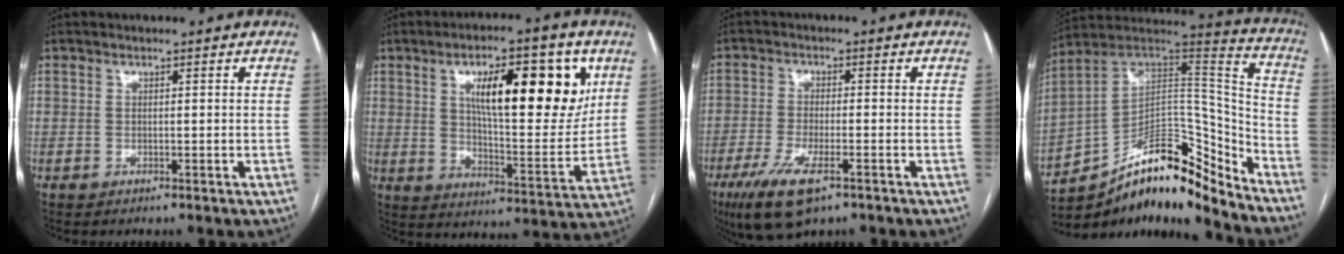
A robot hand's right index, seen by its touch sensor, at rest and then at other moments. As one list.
[{"total": 18.1, "force": [6.9, 5.4, 15.8], "torque": [-0.227, 0.008, 0.109]}, {"total": 9.1, "force": [-5.2, 2.4, 7.1], "torque": [-0.136, -0.020, -0.088]}, {"total": 19.4, "force": [-14.8, 5.4, 11.4], "torque": [-0.169, 0.068, -0.246]}]